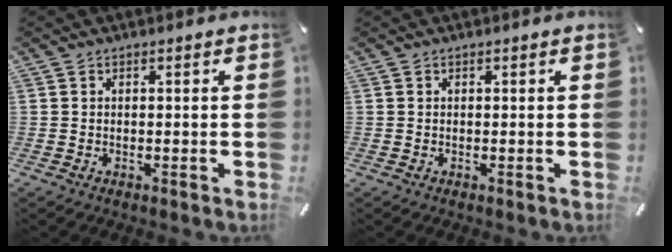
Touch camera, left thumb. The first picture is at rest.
{"total": 0.0}